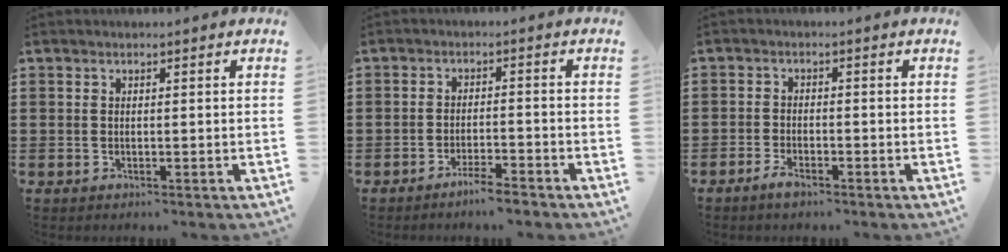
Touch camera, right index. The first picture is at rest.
{"total": 3.3, "force": [-3.0, 0.1, 1.3], "torque": [-0.021, 0.004, -0.058]}
{"total": 2.0, "force": [-1.8, 0.7, 0.8], "torque": [-0.023, 0.000, -0.036]}